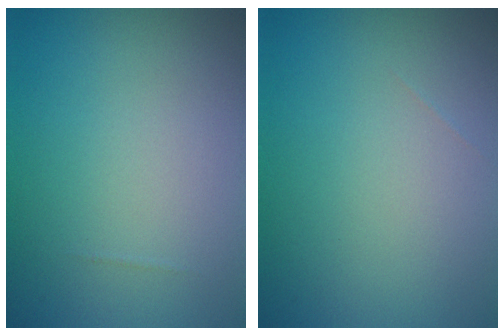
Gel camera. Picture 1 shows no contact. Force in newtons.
{"total": 0.0}